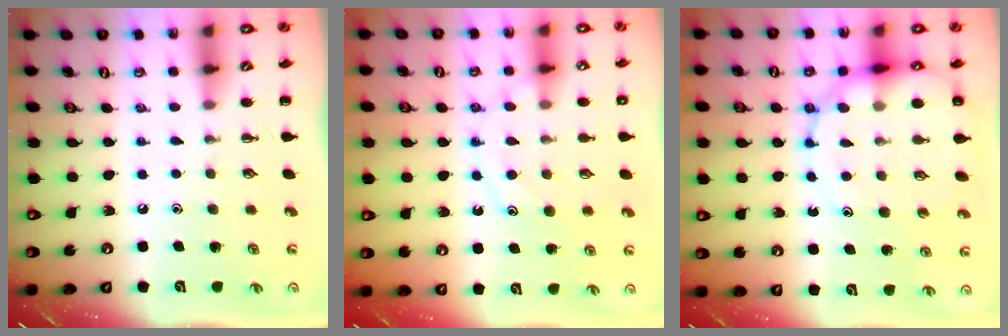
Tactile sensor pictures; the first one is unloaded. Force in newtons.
{"total": 11.9, "press": 11.9, "slide": 0.8}
{"total": 15.7, "press": 15.3, "slide": 3.7}